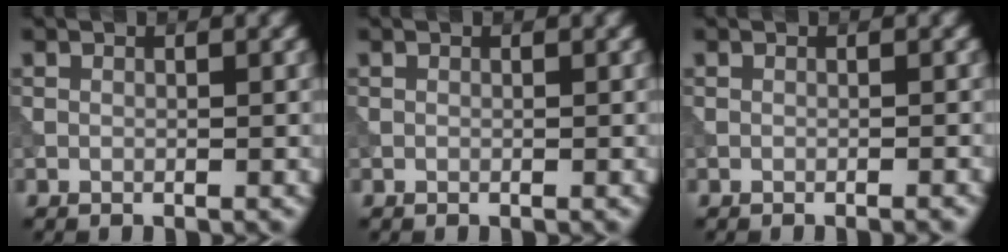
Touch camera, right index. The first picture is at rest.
{"total": 0.0}
{"total": 0.6, "force": [-0.4, 0.2, 0.4], "torque": [-0.001, 0.003, -0.011]}